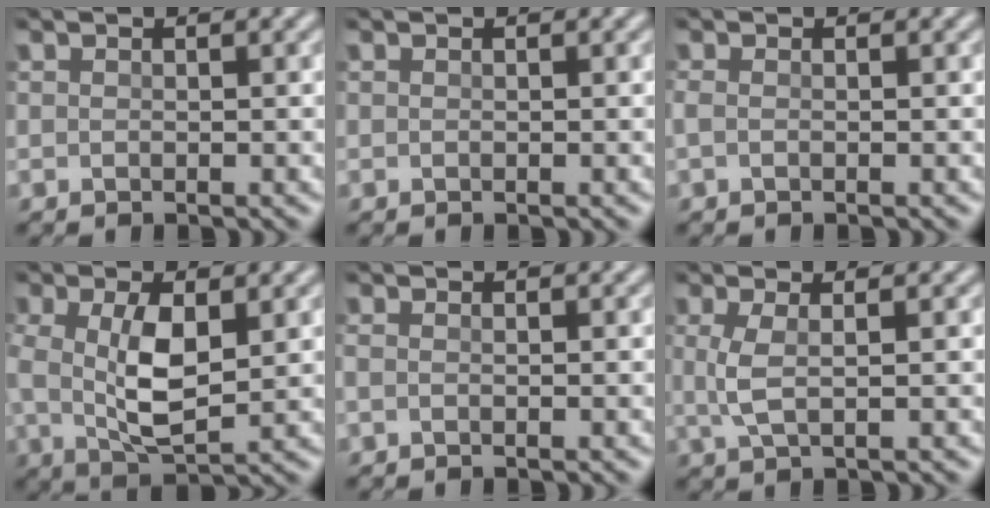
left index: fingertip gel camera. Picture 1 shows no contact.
{"total": 0.0}
{"total": 0.9, "force": [-0.2, 0.6, 0.7], "torque": [-0.015, 0.001, -0.003]}
{"total": 5.9, "force": [0.2, 2.8, 5.1], "torque": [-0.116, -0.004, 0.007]}
{"total": 0.7, "force": [-0.2, 0.3, 0.5], "torque": [-0.010, 0.001, -0.003]}
{"total": 2.2, "force": [0.1, 0.5, 2.2], "torque": [-0.053, 0.000, 0.001]}